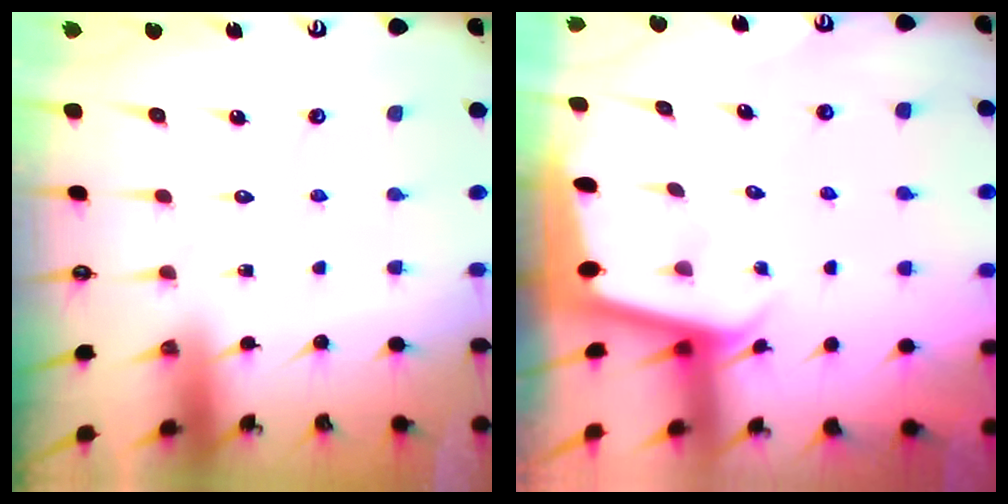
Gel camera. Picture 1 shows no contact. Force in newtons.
{"total": 1.9, "press": 1.9, "slide": 0.1}